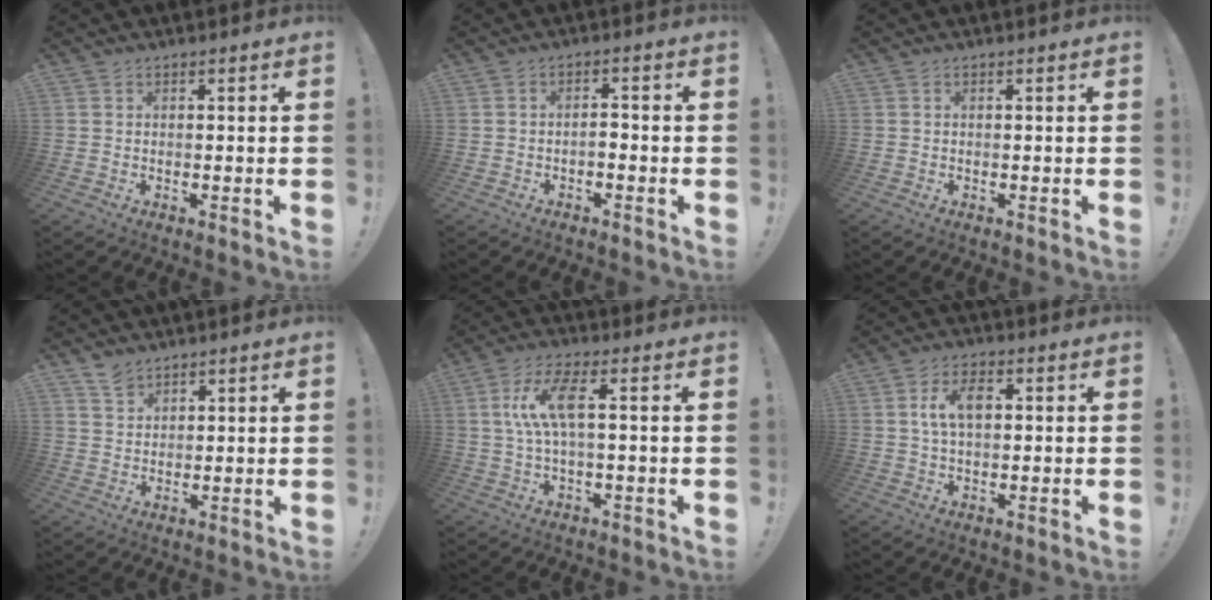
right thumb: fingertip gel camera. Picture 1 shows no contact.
{"total": 2.4, "force": [-1.5, 0.7, 1.8], "torque": [-0.036, 0.007, -0.026]}
{"total": 0.0}
{"total": 4.3, "force": [3.6, 2.1, 0.9], "torque": [-0.008, -0.025, 0.065]}
{"total": 10.4, "force": [1.6, 2.8, 9.9], "torque": [-0.193, 0.002, 0.027]}
{"total": 7.2, "force": [1.3, 4.0, 5.8], "torque": [-0.101, 0.010, 0.022]}